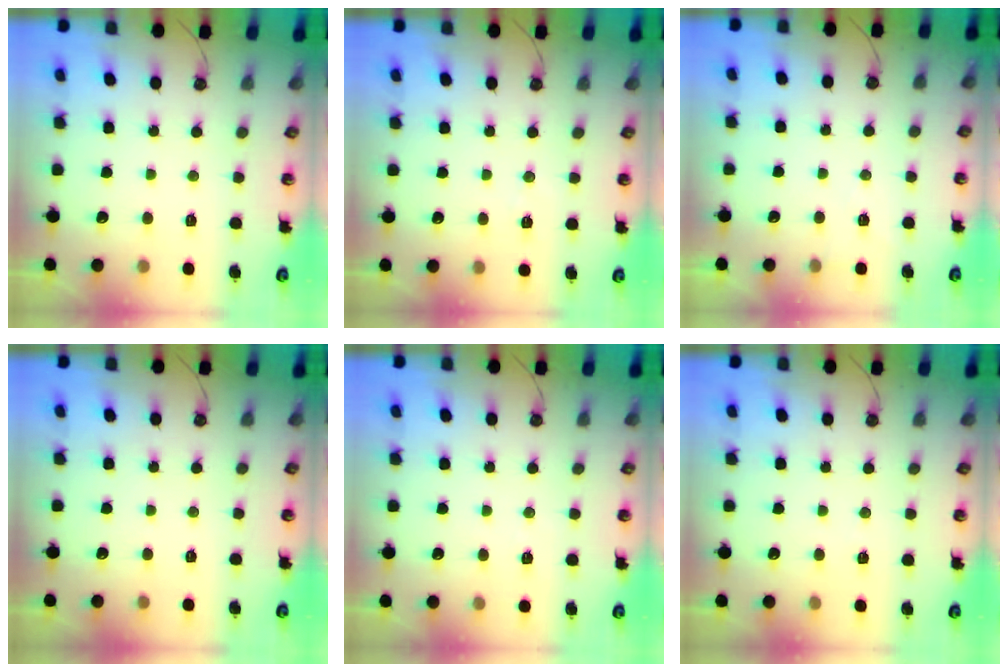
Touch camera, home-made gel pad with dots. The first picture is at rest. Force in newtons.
{"total": 5.3, "press": 3.2, "slide": 4.3}
{"total": 5.4, "press": 3.1, "slide": 4.5}
{"total": 0.0}
{"total": 5.1, "press": 4.0, "slide": 3.2}
{"total": 5.4, "press": 3.1, "slide": 4.5}